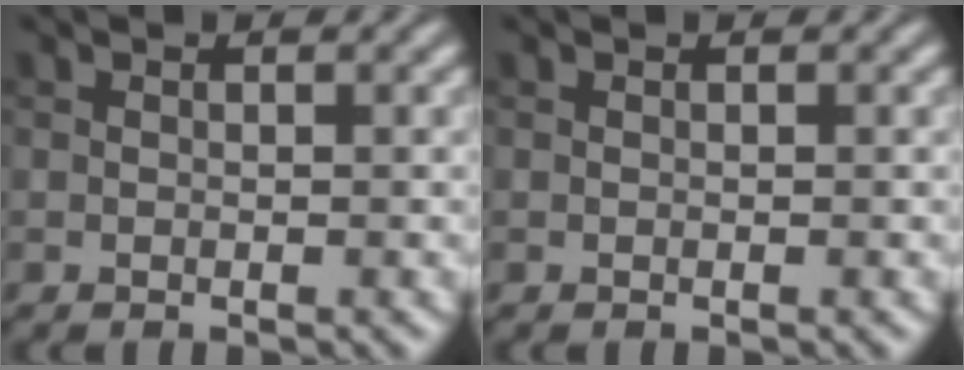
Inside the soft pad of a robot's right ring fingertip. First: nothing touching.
{"total": 0.0}